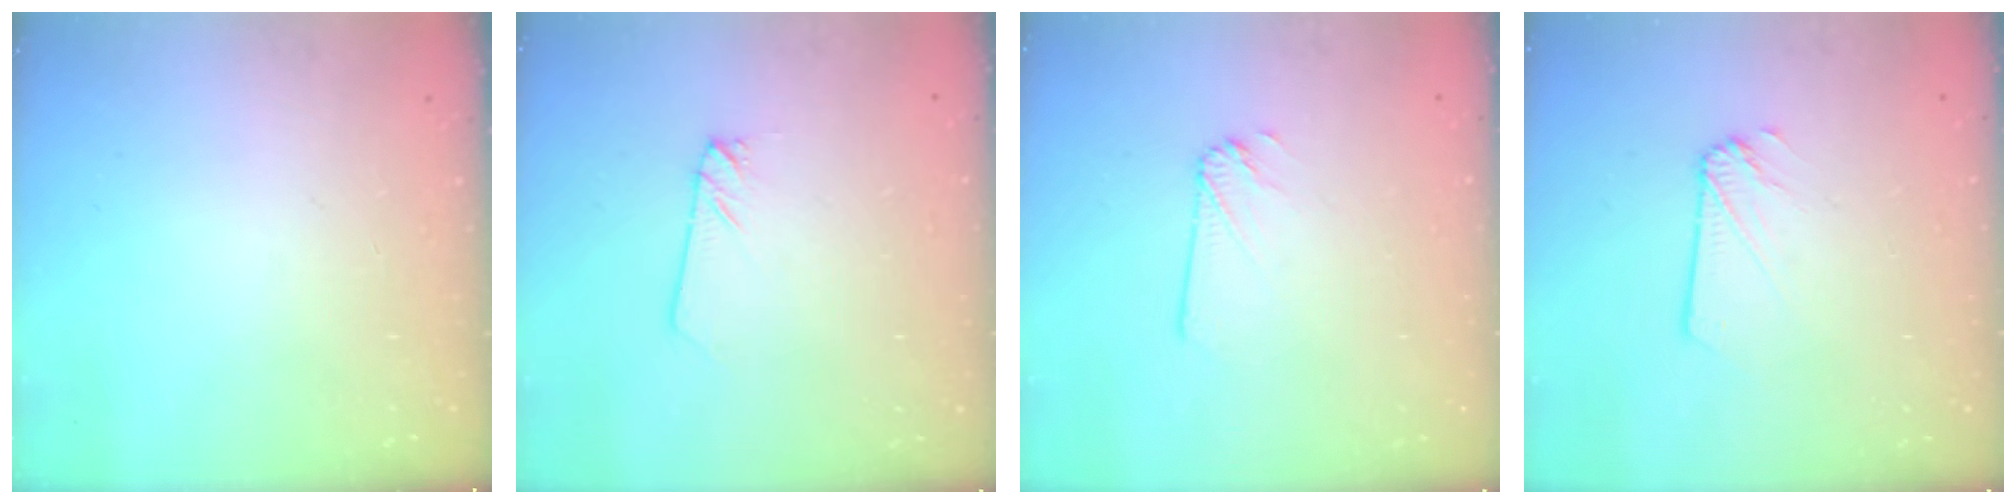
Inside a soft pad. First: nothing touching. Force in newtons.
{"total": 1.4, "press": 1.4, "slide": 0.1}
{"total": 1.6, "press": 1.6, "slide": 0.0}
{"total": 2.3, "press": 2.3, "slide": 0.2}